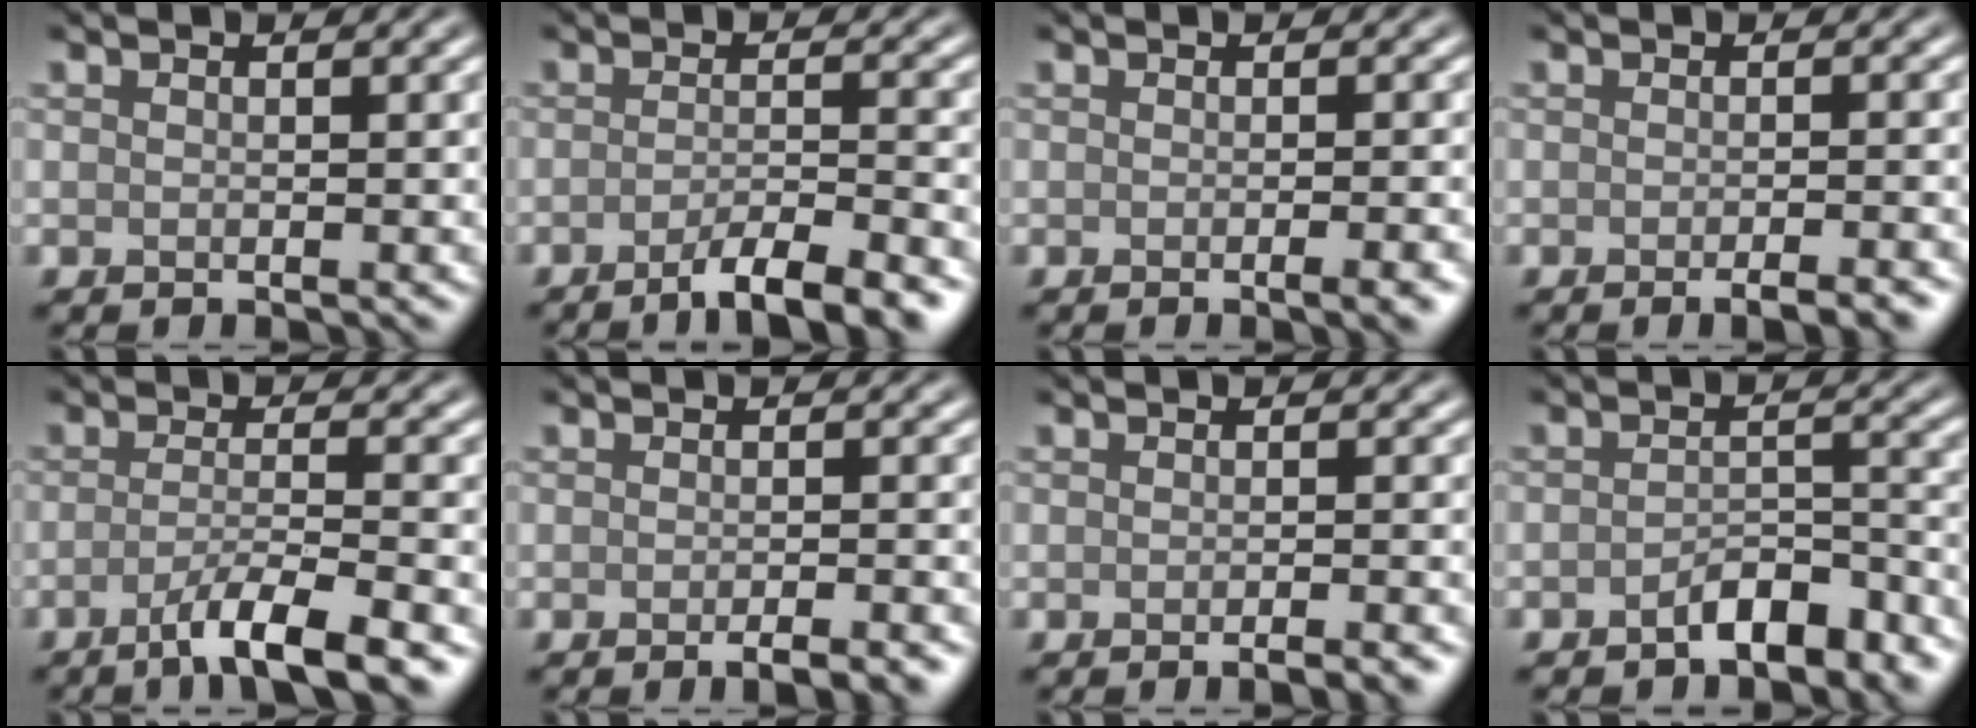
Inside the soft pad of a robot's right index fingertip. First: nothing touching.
{"total": 5.3, "force": [-3.4, 1.0, 3.9], "torque": [-0.052, 0.006, -0.059]}
{"total": 2.8, "force": [-0.9, 0.8, 2.5], "torque": [-0.019, 0.001, -0.013]}
{"total": 3.1, "force": [-1.8, 0.8, 2.4], "torque": [-0.017, 0.005, -0.026]}
{"total": 5.5, "force": [-3.1, 0.9, 4.5], "torque": [-0.066, 0.001, -0.060]}
{"total": 3.1, "force": [-1.9, 0.7, 2.4], "torque": [-0.019, 0.004, -0.028]}
{"total": 2.6, "force": [-1.6, 0.6, 2.0], "torque": [-0.011, 0.005, -0.024]}
{"total": 3.7, "force": [-2.5, 1.5, 2.2], "torque": [-0.033, 0.013, -0.042]}